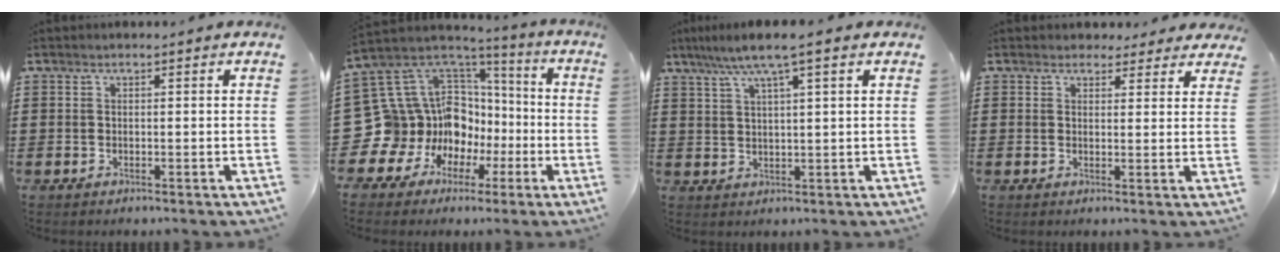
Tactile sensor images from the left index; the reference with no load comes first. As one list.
[{"total": 15.3, "force": [-3.7, 14.2, 4.3], "torque": [-0.140, -0.043, -0.023]}, {"total": 5.5, "force": [3.2, 0.2, 4.4], "torque": [-0.093, 0.000, 0.052]}, {"total": 2.8, "force": [2.5, 1.3, 0.4], "torque": [-0.009, -0.001, 0.044]}]